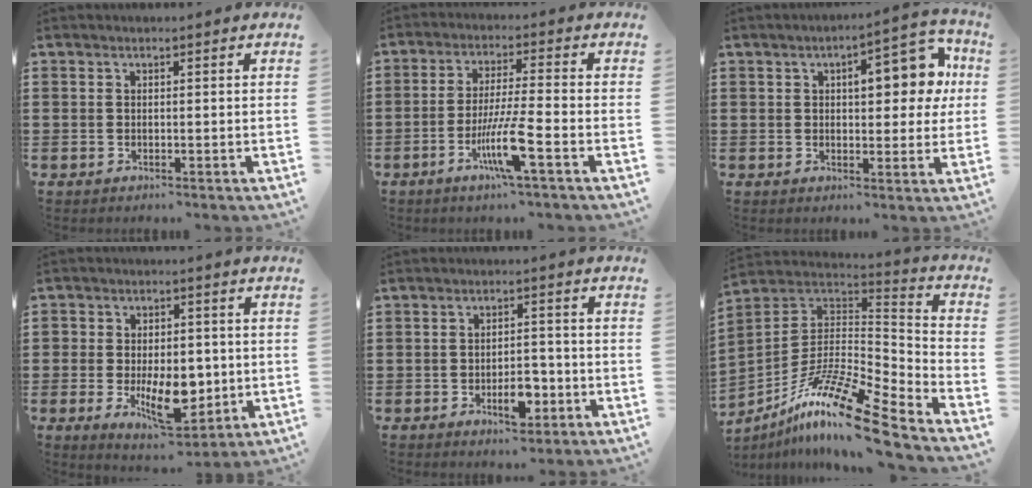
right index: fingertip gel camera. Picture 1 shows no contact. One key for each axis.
{"total": 8.4, "fx": -3.8, "fy": 0.2, "fz": 7.5, "tx": -0.155, "ty": -0.017, "tz": -0.075}
{"total": 9.8, "fx": 2.5, "fy": 4.4, "fz": 8.4, "tx": -0.107, "ty": -0.005, "tz": 0.030}
{"total": 9.6, "fx": -1.6, "fy": 5.9, "fz": 7.4, "tx": -0.111, "ty": 0.005, "tz": -0.024}
{"total": 5.6, "fx": -2.3, "fy": 2.5, "fz": 4.5, "tx": -0.078, "ty": 0.009, "tz": -0.040}
{"total": 16.6, "fx": -11.6, "fy": 2.4, "fz": 11.7, "tx": -0.224, "ty": 0.026, "tz": -0.216}